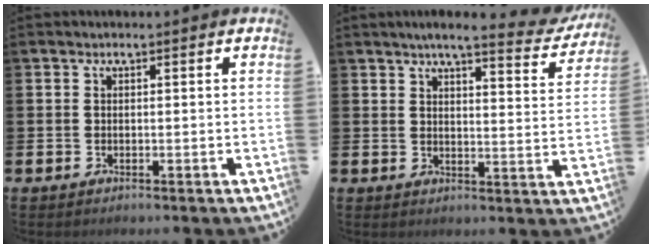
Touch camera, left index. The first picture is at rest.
{"total": 5.2, "force": [4.6, 0.4, 2.4], "torque": [-0.053, -0.028, 0.074]}